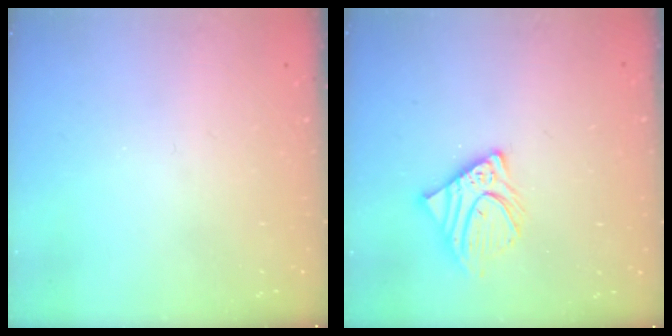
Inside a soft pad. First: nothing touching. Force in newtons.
{"total": 9.2, "press": 9.2, "slide": 0.8}